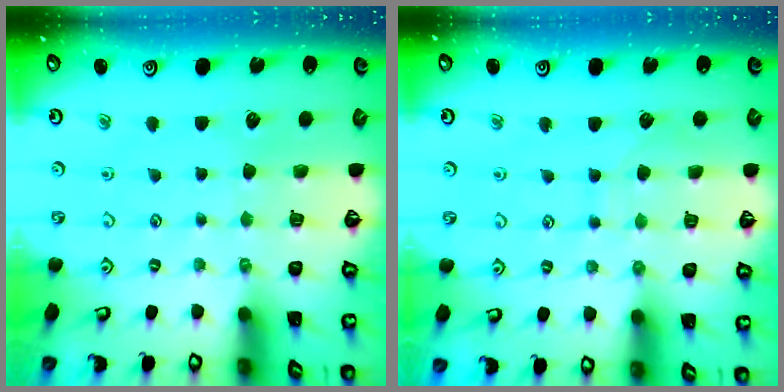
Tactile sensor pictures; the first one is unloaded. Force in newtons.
{"total": 5.9, "press": 5.9, "slide": 0.5}